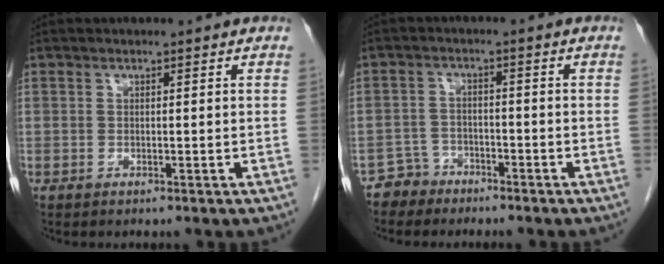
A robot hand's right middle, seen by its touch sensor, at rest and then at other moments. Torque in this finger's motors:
{"motor_torque": [0.28, -0.35, 0.07, -0.01]}